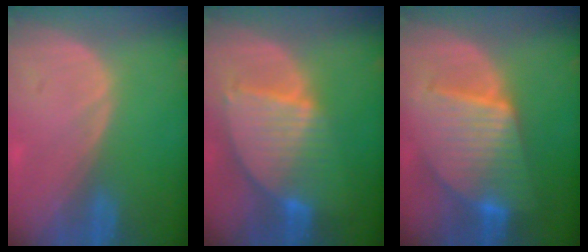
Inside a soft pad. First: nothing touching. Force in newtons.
{"total": 9.1, "press": 7.7, "slide": 4.8}
{"total": 10.1, "press": 10.1, "slide": 0.7}